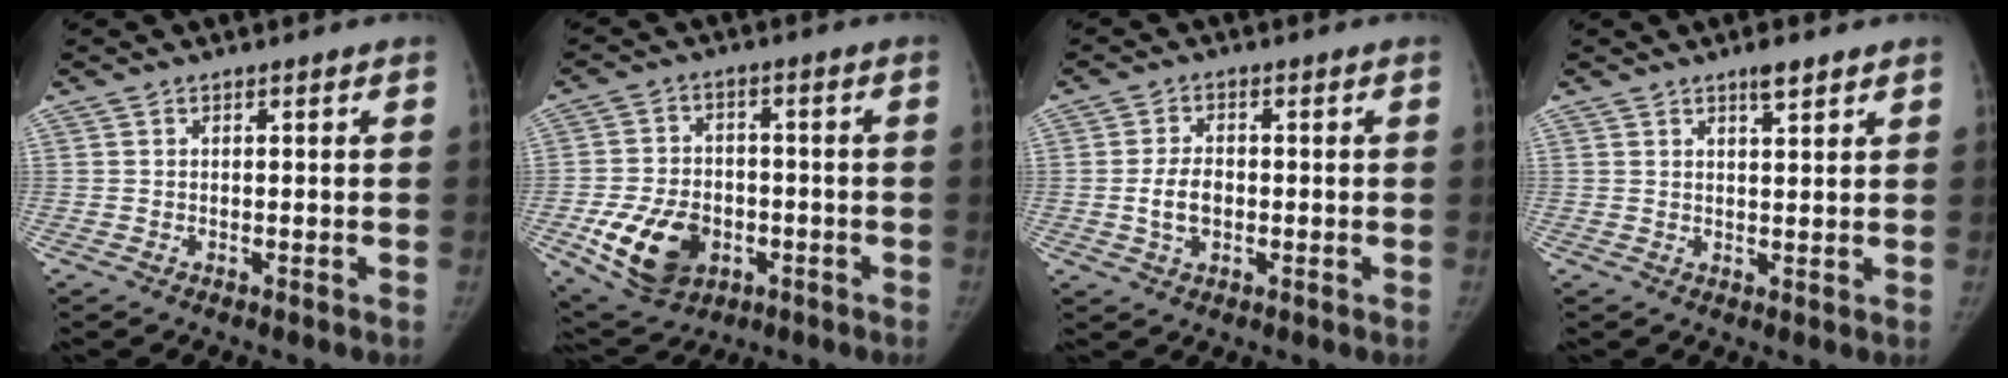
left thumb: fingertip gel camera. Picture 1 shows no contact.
{"total": 13.5, "force": [-4.7, 9.6, 8.3], "torque": [-0.126, 0.012, -0.067]}
{"total": 4.9, "force": [-0.8, 3.3, 3.6], "torque": [-0.062, 0.009, -0.013]}
{"total": 3.3, "force": [2.4, 0.9, 2.2], "torque": [-0.023, -0.014, 0.036]}